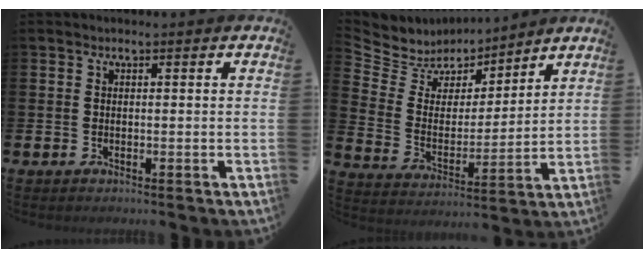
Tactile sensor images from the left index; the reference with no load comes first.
{"total": 6.7, "force": [6.0, 3.0, -0.4], "torque": [-0.038, -0.052, 0.105]}